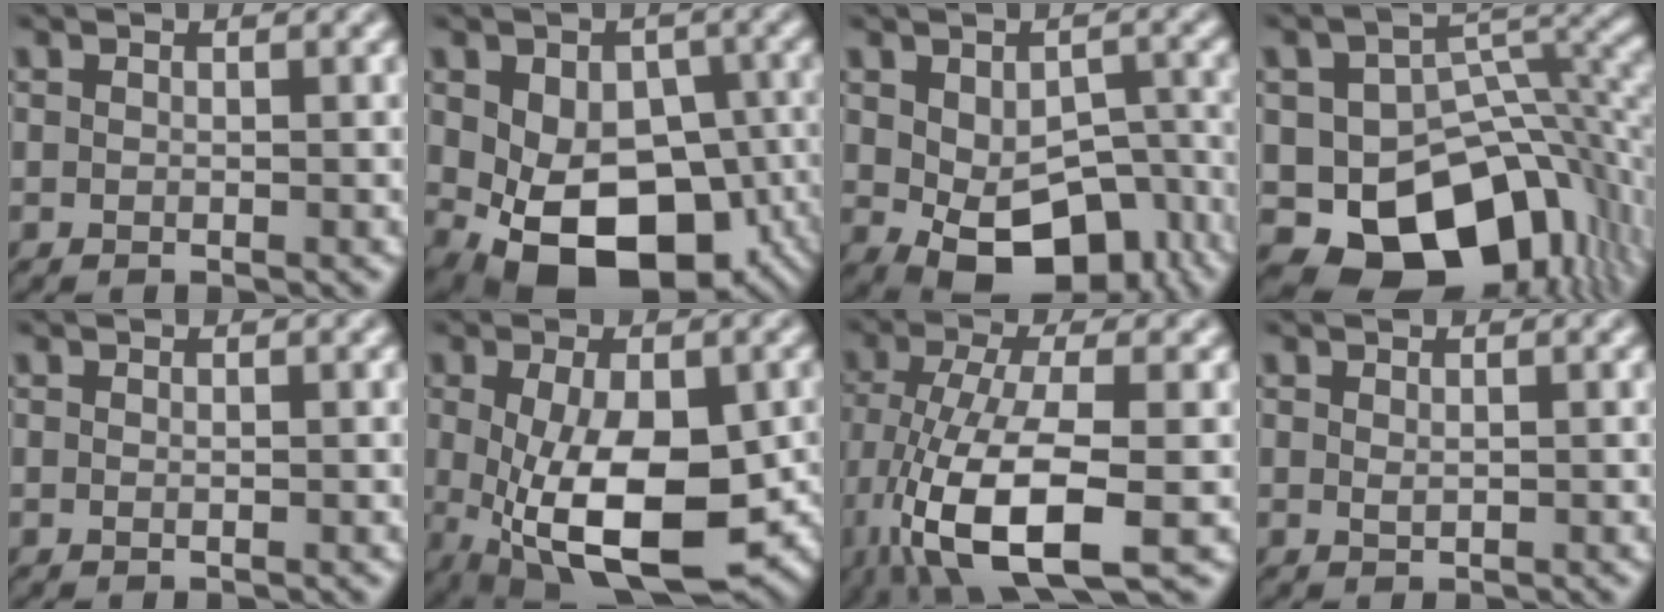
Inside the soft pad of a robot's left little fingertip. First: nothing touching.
{"total": 12.4, "force": [-3.6, 8.2, 8.6], "torque": [-0.111, -0.027, -0.041]}
{"total": 9.6, "force": [-3.4, 5.6, 7.0], "torque": [-0.116, -0.023, -0.039]}
{"total": 13.2, "force": [-5.6, 8.7, 8.2], "torque": [-0.124, -0.021, -0.081]}
{"total": 0.0}
{"total": 11.8, "force": [-2.8, 5.7, 10.0], "torque": [-0.185, -0.041, -0.023]}
{"total": 11.2, "force": [-4.8, 3.6, 9.5], "torque": [-0.197, -0.014, -0.088]}
{"total": 0.5, "force": [0.0, 0.3, 0.4], "torque": [-0.013, -0.001, 0.003]}